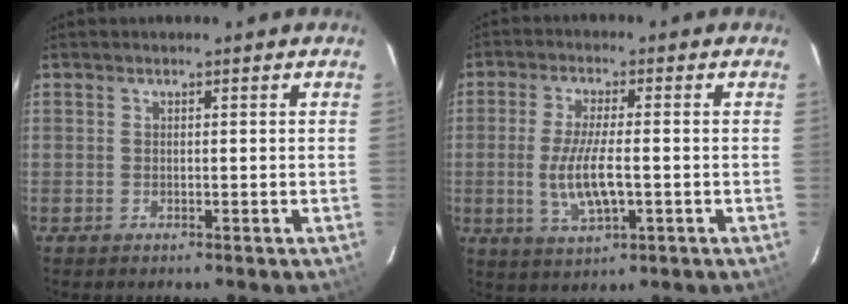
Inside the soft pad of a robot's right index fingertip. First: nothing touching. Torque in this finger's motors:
{"motor_torque": [0.51, -0.31, 0.49, 0.13]}